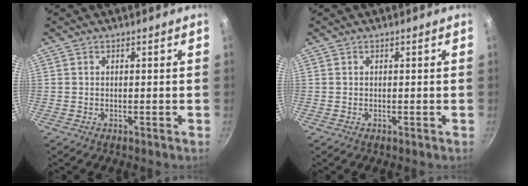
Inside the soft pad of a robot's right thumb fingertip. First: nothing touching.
{"total": 0.0}